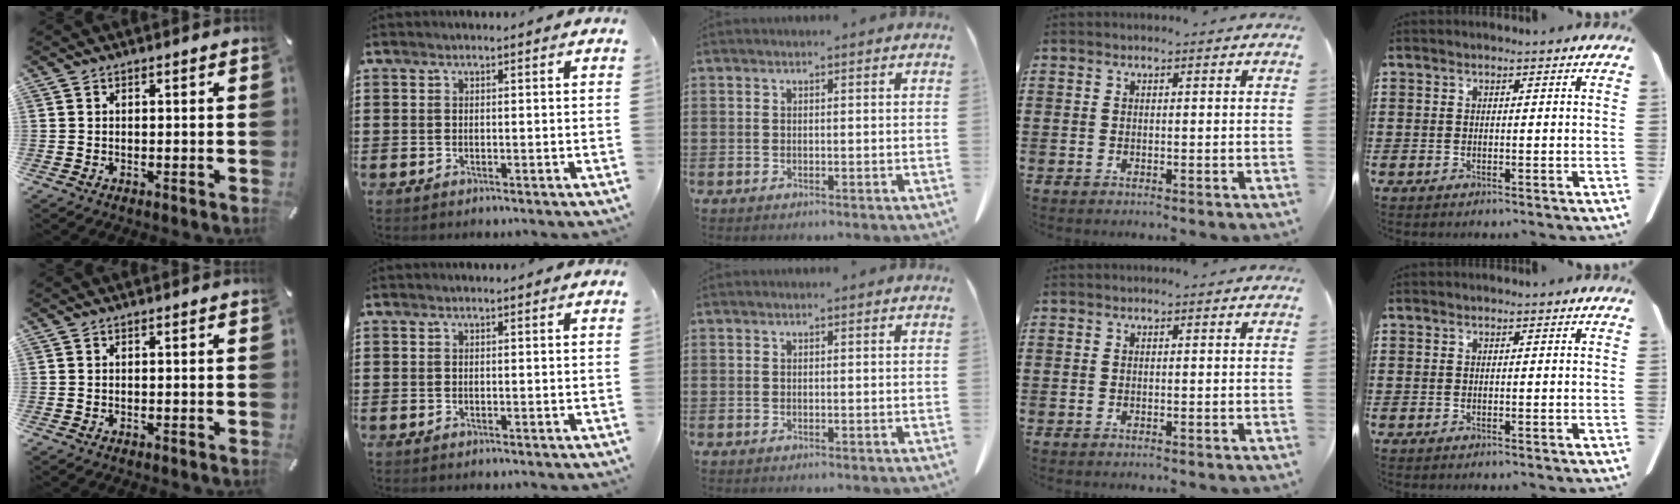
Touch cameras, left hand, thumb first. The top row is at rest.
{}